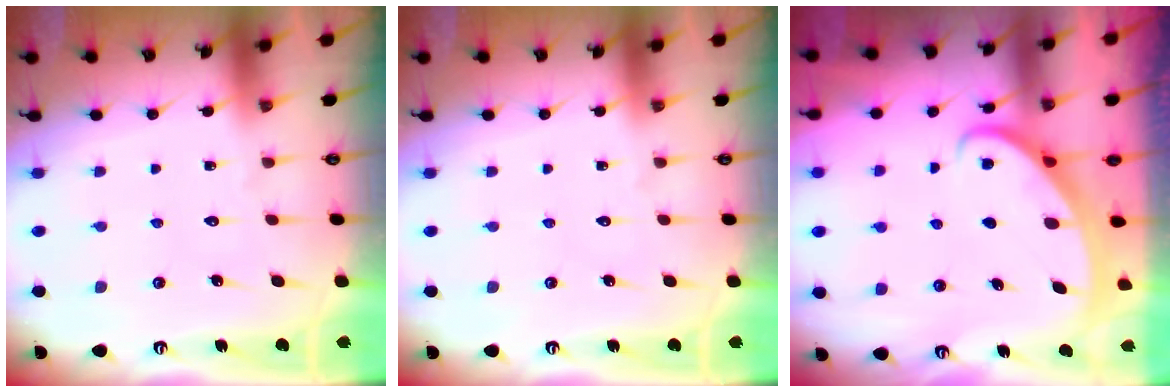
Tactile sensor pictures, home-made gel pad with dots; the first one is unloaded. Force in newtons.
{"total": 0.0}
{"total": 4.0, "press": 4.0, "slide": 0.3}